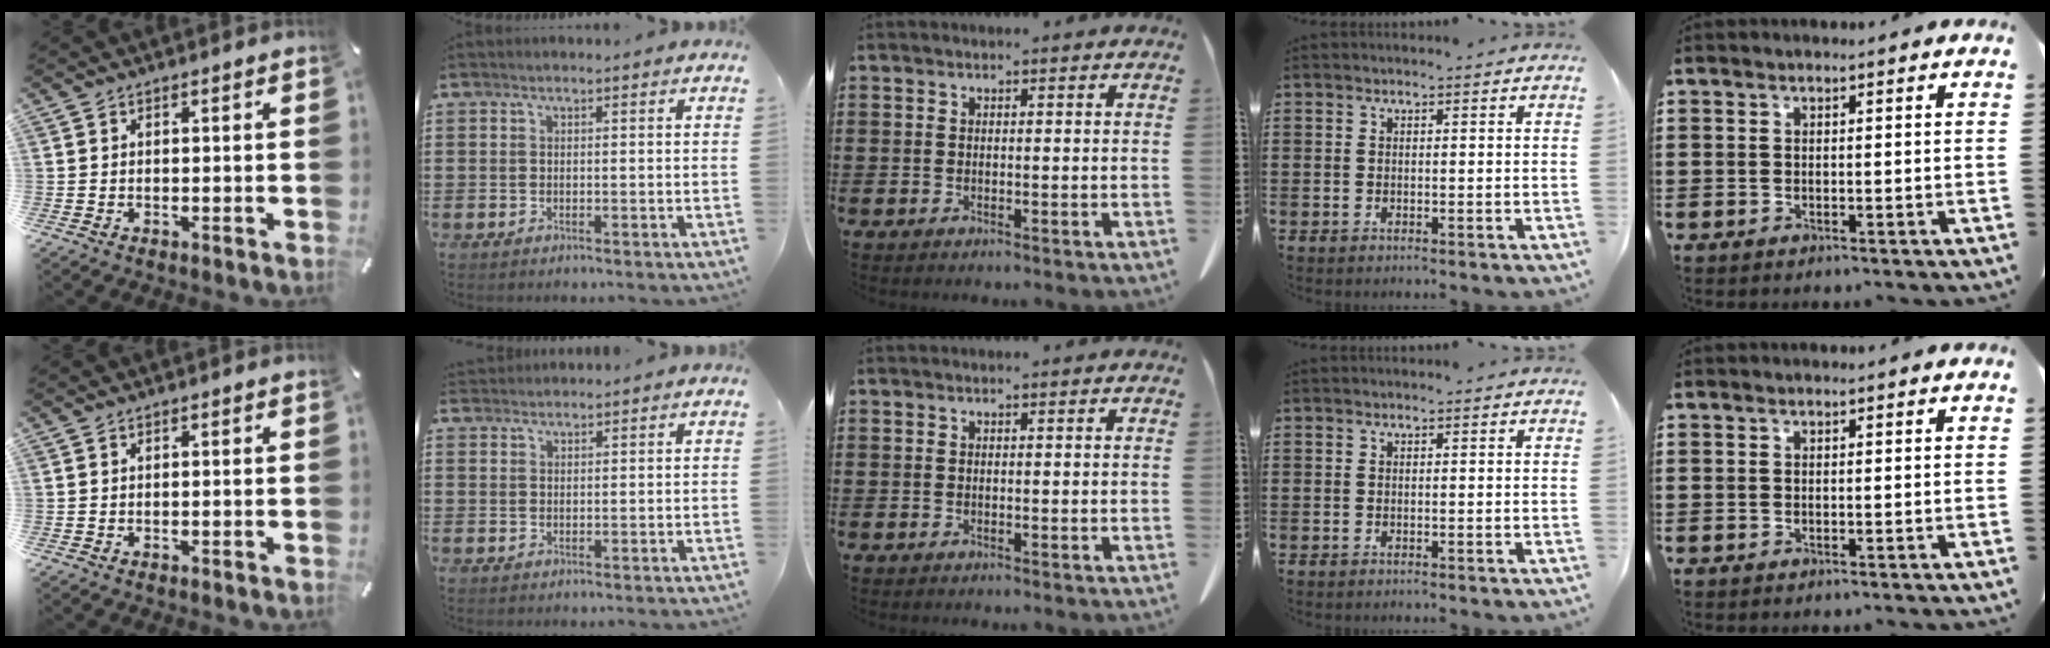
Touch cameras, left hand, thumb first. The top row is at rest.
{"index": {"total": 1.4, "force": [1.3, 0.3, 0.0], "torque": [-0.004, -0.001, 0.028]}}